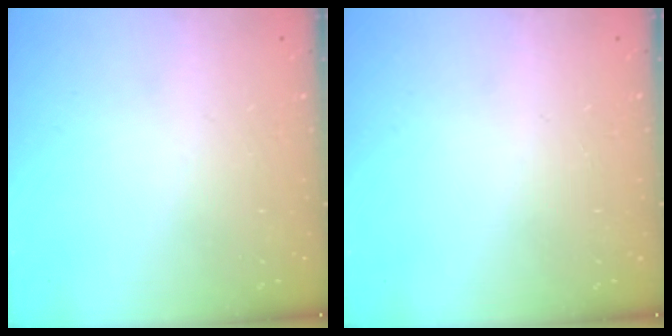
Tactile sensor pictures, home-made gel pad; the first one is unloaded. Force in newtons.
{"total": 0.0}